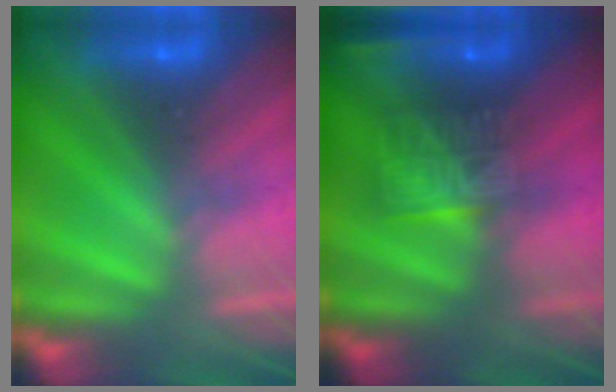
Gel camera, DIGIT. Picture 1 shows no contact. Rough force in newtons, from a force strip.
{"total": 8.1}